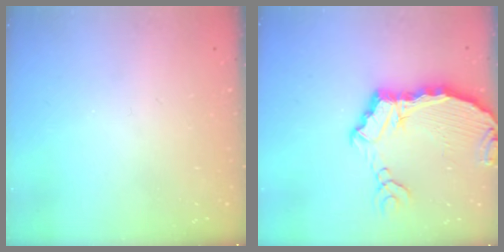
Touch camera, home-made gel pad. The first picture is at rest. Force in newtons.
{"total": 9.0, "press": 8.9, "slide": 1.0}